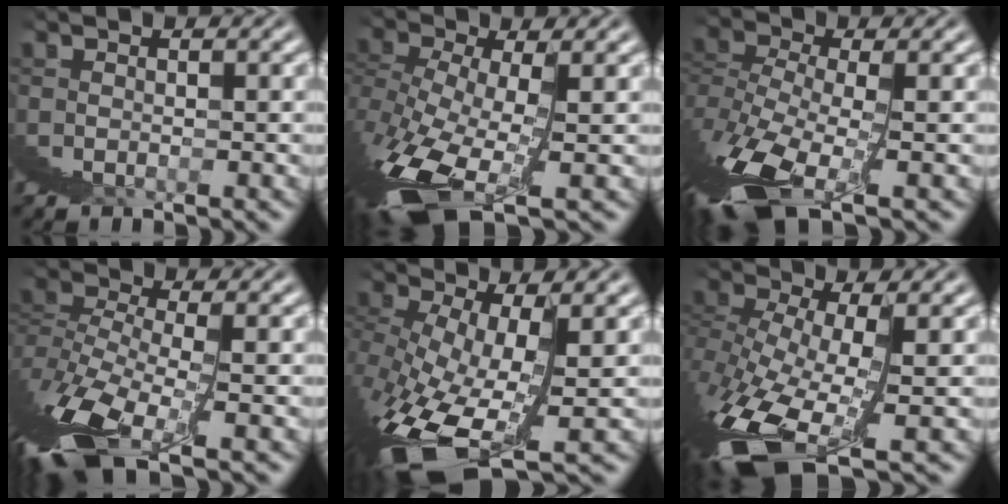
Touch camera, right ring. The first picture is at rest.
{"total": 4.4, "force": [-1.3, 0.6, 4.2], "torque": [-0.075, -0.017, 0.000]}
{"total": 3.9, "force": [-0.1, 0.3, 3.9], "torque": [-0.069, -0.006, 0.008]}
{"total": 3.7, "force": [0.3, -0.1, 3.7], "torque": [-0.061, 0.001, 0.010]}
{"total": 7.1, "force": [-1.6, 2.2, 6.6], "torque": [-0.119, -0.026, 0.004]}
{"total": 6.2, "force": [-3.2, 1.2, 5.2], "torque": [-0.101, -0.028, -0.025]}